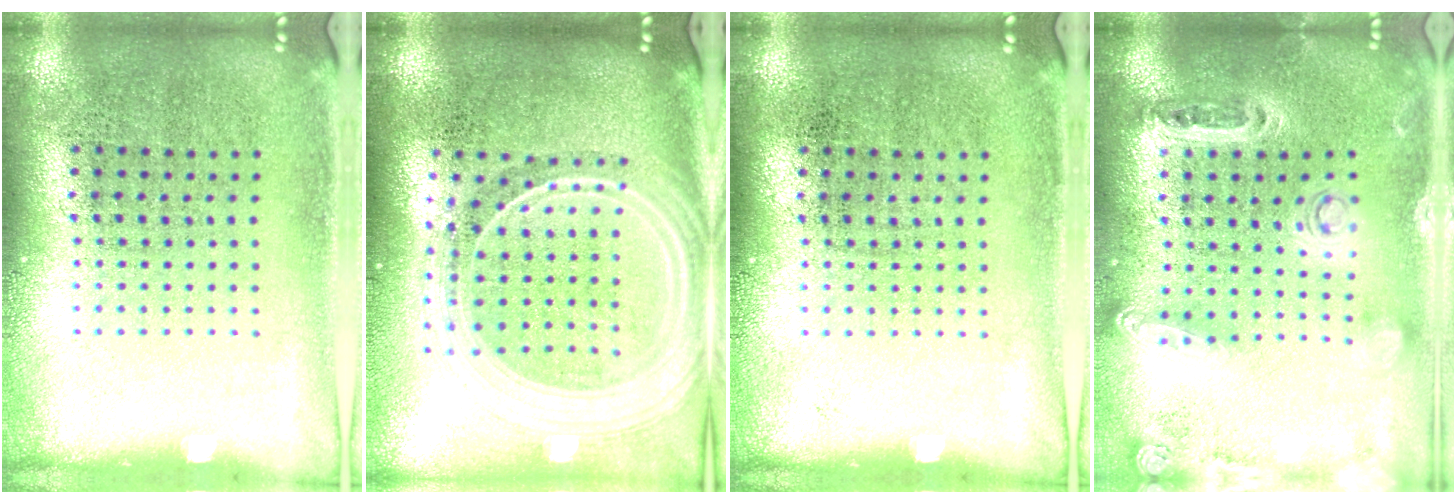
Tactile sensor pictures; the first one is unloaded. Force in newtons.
{"total": 2.6, "press": 2.2, "slide": 1.4}
{"total": 0.0}
{"total": 1.4, "press": 1.3, "slide": 0.3}